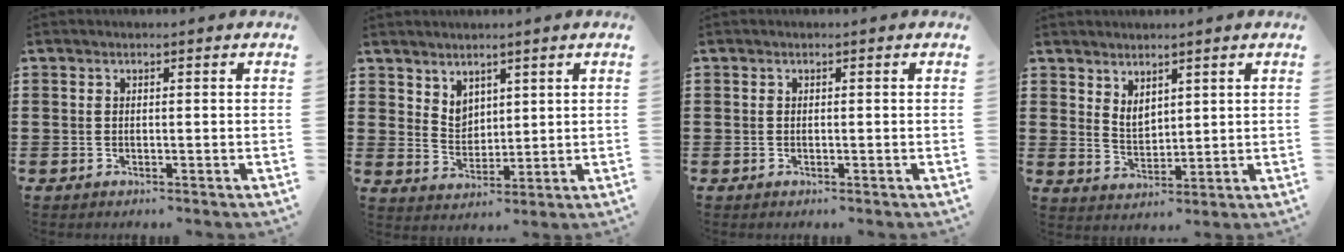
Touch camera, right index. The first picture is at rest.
{"total": 3.8, "force": [3.2, 2.0, 0.3], "torque": [-0.017, -0.003, 0.062]}
{"total": 0.0}
{"total": 3.2, "force": [2.5, 1.5, 1.0], "torque": [-0.027, 0.003, 0.048]}